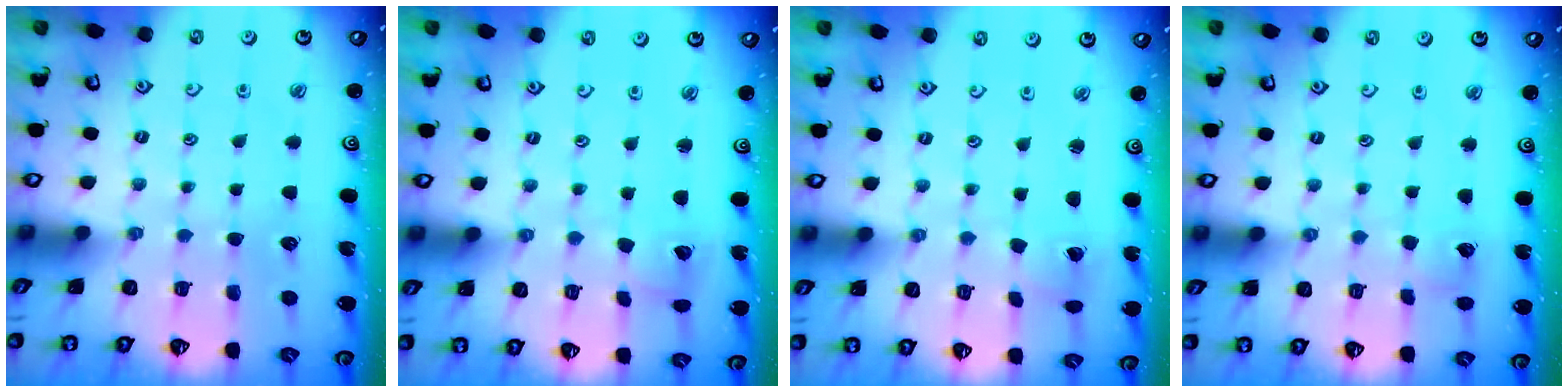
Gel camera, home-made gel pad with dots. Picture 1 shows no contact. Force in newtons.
{"total": 3.4, "press": 3.3, "slide": 0.5}
{"total": 2.0, "press": 2.0, "slide": 0.2}
{"total": 3.1, "press": 3.1, "slide": 0.3}